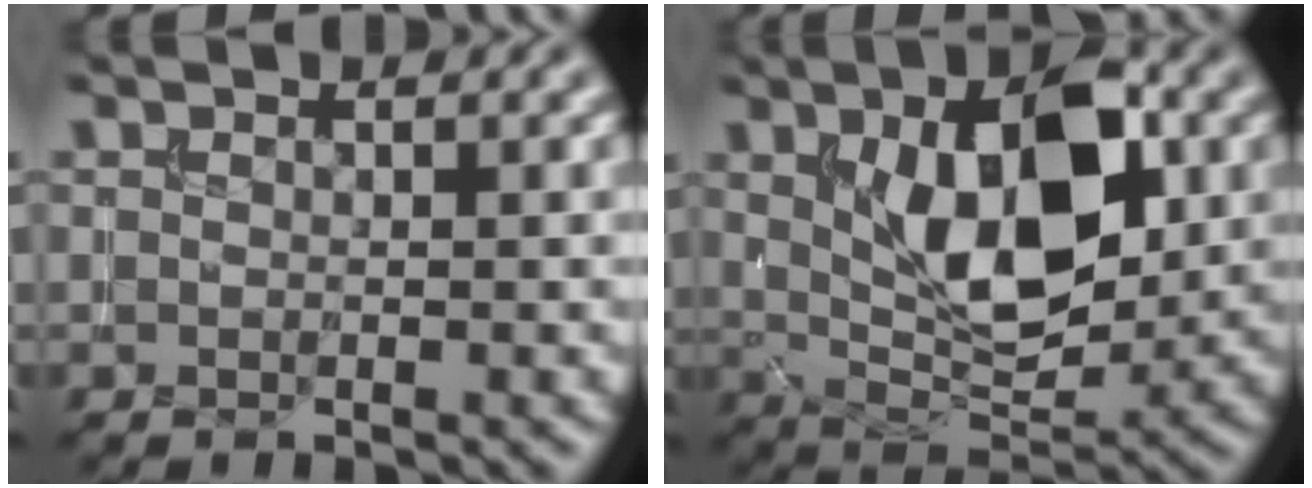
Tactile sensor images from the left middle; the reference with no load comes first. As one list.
[{"total": 9.9, "force": [2.1, 4.8, 8.4], "torque": [-0.141, 0.003, 0.035]}]